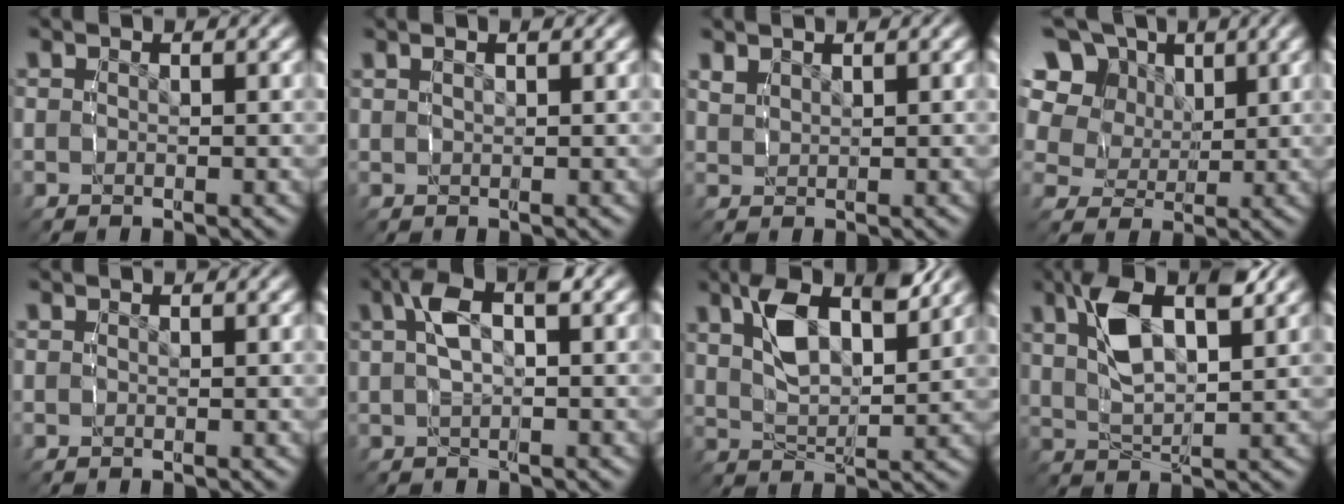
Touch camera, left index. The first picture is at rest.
{"total": 1.0, "force": [0.6, -0.2, 0.8], "torque": [-0.011, 0.001, 0.017]}
{"total": 1.2, "force": [1.1, 0.2, 0.3], "torque": [-0.006, 0.000, 0.030]}
{"total": 10.1, "force": [3.4, 8.0, 5.2], "torque": [-0.114, -0.015, 0.055]}
{"total": 0.0}
{"total": 5.5, "force": [1.6, 2.5, 4.6], "torque": [-0.085, 0.013, 0.026]}
{"total": 5.7, "force": [2.6, 2.1, 4.6], "torque": [-0.094, -0.006, 0.051]}
{"total": 6.8, "force": [2.5, 2.8, 5.7], "torque": [-0.122, -0.001, 0.048]}